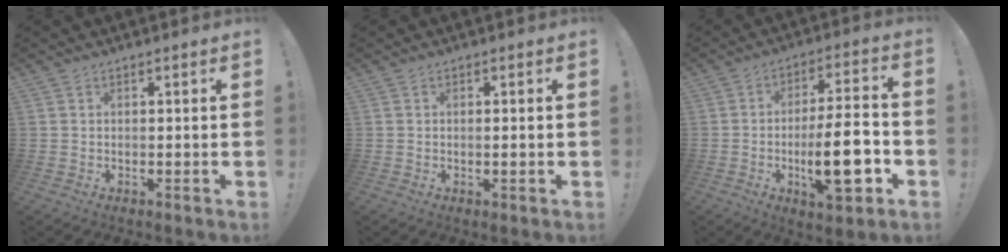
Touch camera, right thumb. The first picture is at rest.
{"total": 1.3, "force": [-0.1, -0.2, 1.3], "torque": [-0.023, 0.000, -0.002]}
{"total": 17.8, "force": [-4.8, 4.9, 16.5], "torque": [-0.261, 0.007, -0.078]}